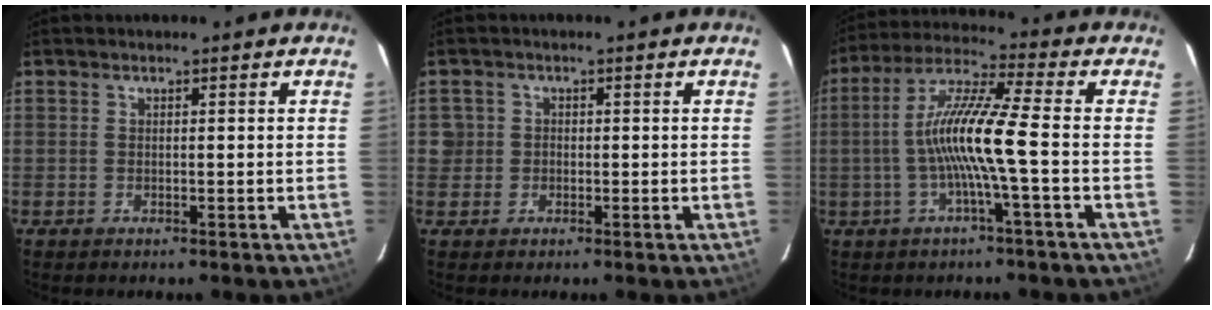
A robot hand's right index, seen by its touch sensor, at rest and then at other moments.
{"total": 2.5, "force": [-0.6, 2.4, 0.1], "torque": [0.002, 0.013, -0.008]}
{"total": 11.2, "force": [-2.1, -0.6, 10.9], "torque": [-0.215, 0.010, -0.040]}